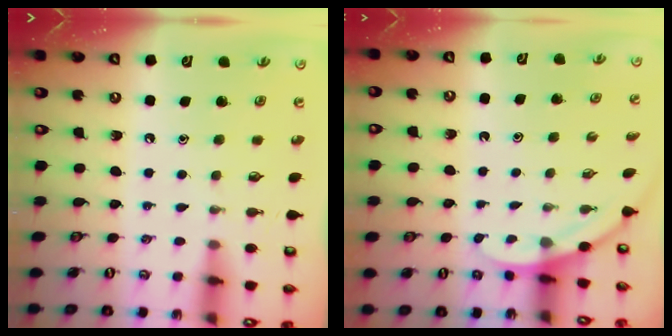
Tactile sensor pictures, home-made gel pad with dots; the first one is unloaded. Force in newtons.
{"total": 2.8, "press": 2.8, "slide": 0.1}